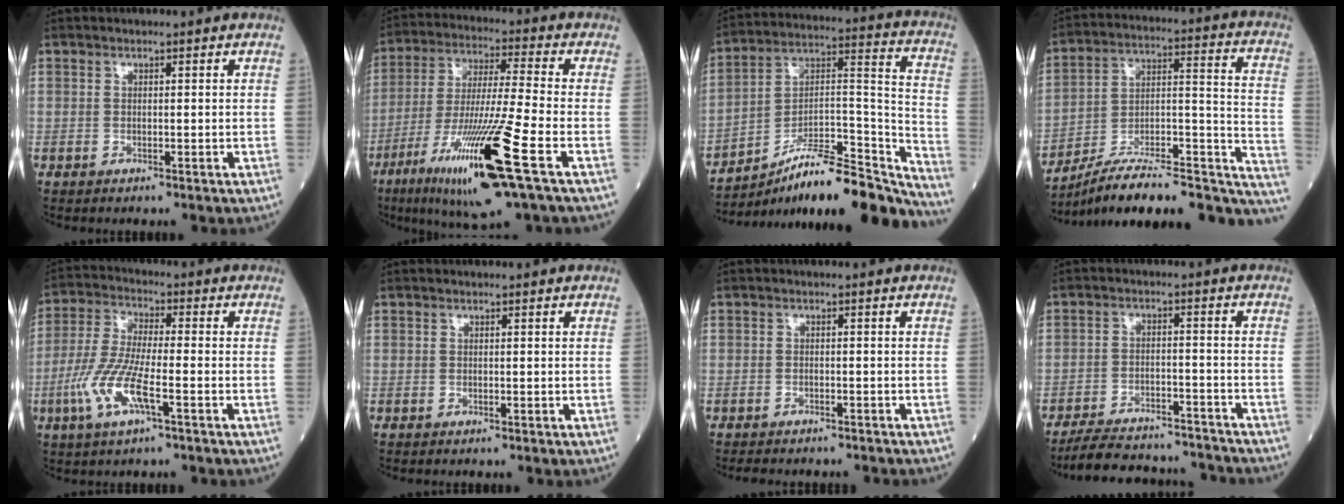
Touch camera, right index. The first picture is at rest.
{"total": 17.8, "force": [-8.1, -0.4, 15.8], "torque": [-0.319, -0.041, -0.146]}
{"total": 22.7, "force": [-19.5, 3.4, 11.1], "torque": [-0.120, 0.045, -0.303]}
{"total": 23.6, "force": [-18.5, 5.7, 13.5], "torque": [-0.136, 0.046, -0.274]}
{"total": 9.8, "force": [-3.5, 1.6, 9.0], "torque": [-0.195, -0.008, -0.072]}
{"total": 0.0}
{"total": 5.6, "force": [-5.0, 2.2, 1.4], "torque": [-0.017, 0.002, -0.066]}
{"total": 13.4, "force": [-12.8, 2.2, 3.4], "torque": [-0.058, 0.011, -0.190]}